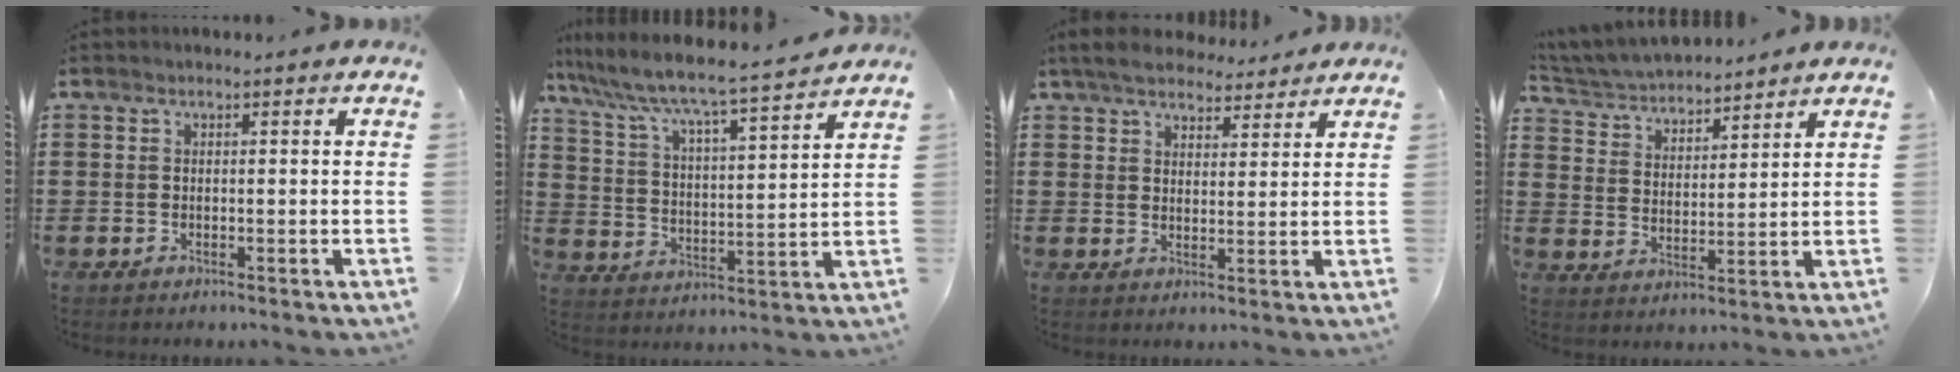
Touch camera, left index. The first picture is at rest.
{"total": 5.3, "force": [4.8, -0.2, 2.2], "torque": [-0.068, -0.044, 0.069]}
{"total": 5.2, "force": [4.7, 1.3, 1.6], "torque": [-0.047, -0.009, 0.088]}
{"total": 4.7, "force": [4.6, 0.7, 0.6], "torque": [-0.034, -0.025, 0.080]}